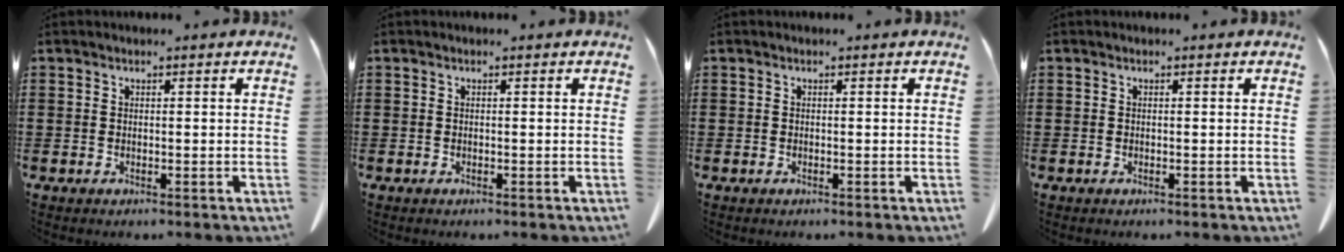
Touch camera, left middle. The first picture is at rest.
{"total": 0.0}
{"total": 0.0}
{"total": 0.0}